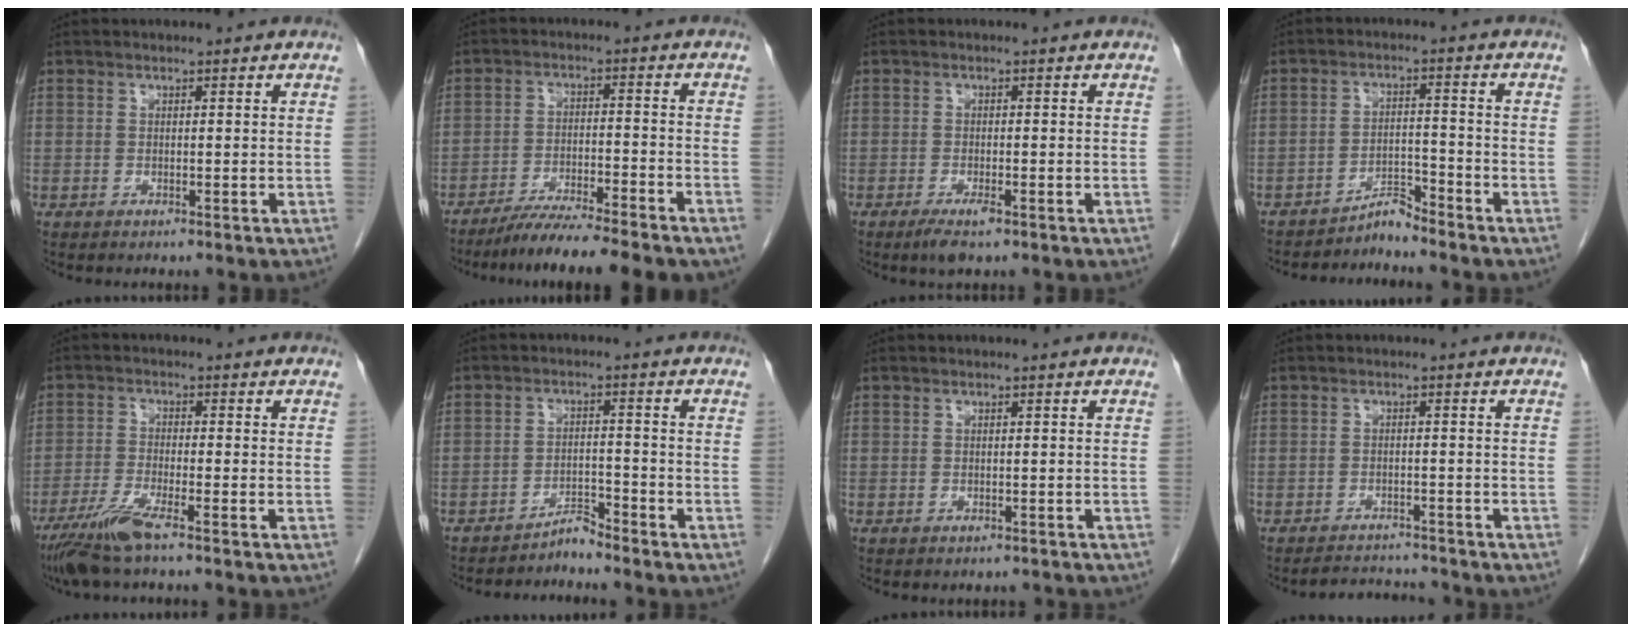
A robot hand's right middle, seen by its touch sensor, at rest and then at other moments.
{"total": 9.8, "force": [-8.3, -0.2, 5.2], "torque": [-0.075, -0.022, -0.133]}
{"total": 2.9, "force": [-1.7, 0.6, 2.2], "torque": [-0.042, -0.005, -0.029]}
{"total": 3.3, "force": [-3.3, -0.1, 0.0], "torque": [0.005, -0.008, -0.057]}
{"total": 6.3, "force": [-4.5, -0.2, 4.4], "torque": [-0.093, -0.021, -0.092]}
{"total": 2.7, "force": [-2.7, 0.0, 0.2], "torque": [0.002, -0.009, -0.048]}
{"total": 1.0, "force": [-0.8, 0.5, 0.2], "torque": [-0.004, 0.001, -0.012]}
{"total": 4.1, "force": [-4.0, 0.4, -0.3], "torque": [0.004, 0.001, -0.062]}